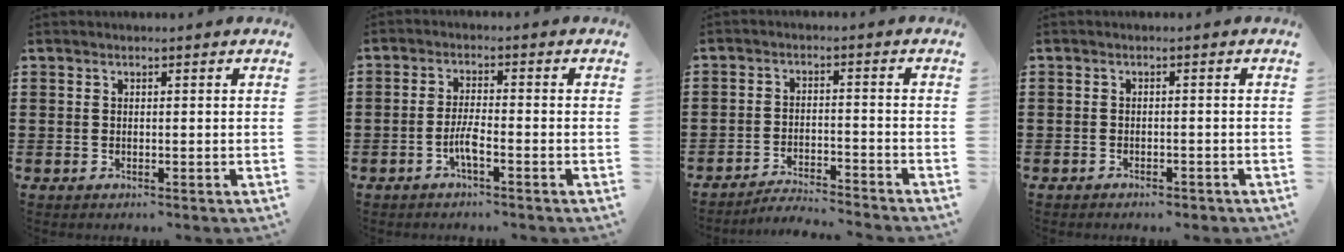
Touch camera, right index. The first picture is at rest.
{"total": 3.7, "force": [-1.8, 0.5, 3.1], "torque": [-0.076, -0.008, -0.038]}
{"total": 3.5, "force": [-3.5, -0.1, 0.4], "torque": [-0.013, 0.003, -0.074]}
{"total": 1.2, "force": [-1.1, 0.3, 0.1], "torque": [-0.007, 0.001, -0.025]}